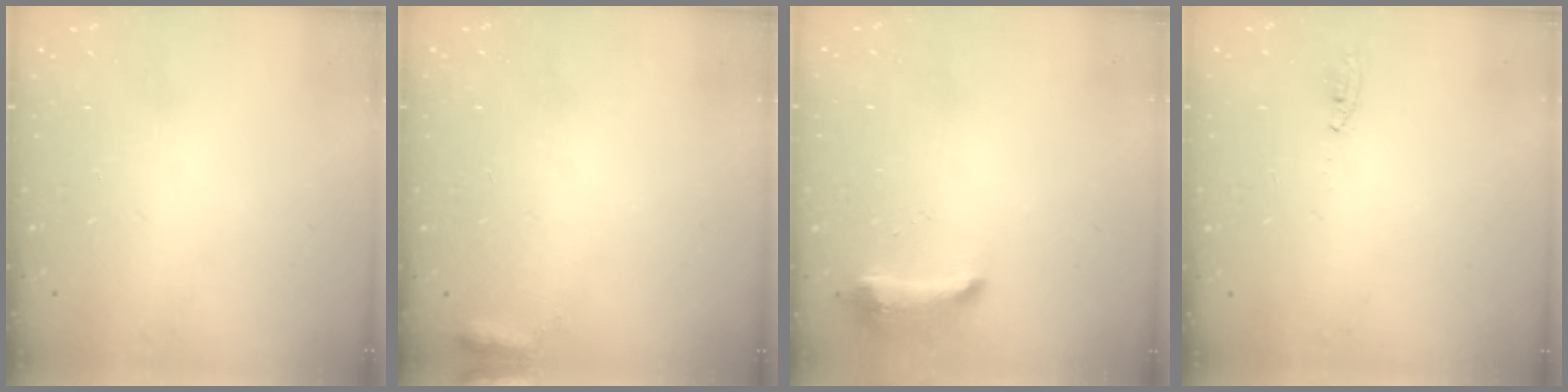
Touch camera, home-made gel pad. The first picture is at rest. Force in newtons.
{"total": 5.1, "press": 5.0, "slide": 0.8}
{"total": 9.1, "press": 9.1, "slide": 0.7}
{"total": 2.9, "press": 2.7, "slide": 1.1}